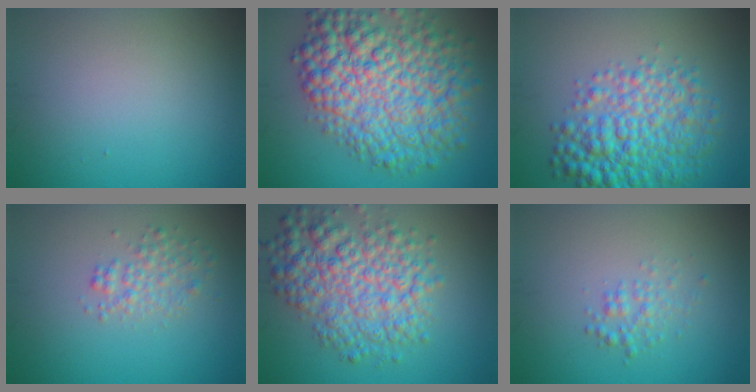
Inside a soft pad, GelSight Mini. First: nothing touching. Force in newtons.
{"total": 10.8, "press": 10.8, "slide": 0.2}
{"total": 6.9, "press": 6.9, "slide": 0.1}
{"total": 2.0, "press": 2.0, "slide": 0.1}
{"total": 7.0, "press": 7.0, "slide": 0.2}
{"total": 1.5, "press": 1.5, "slide": 0.0}